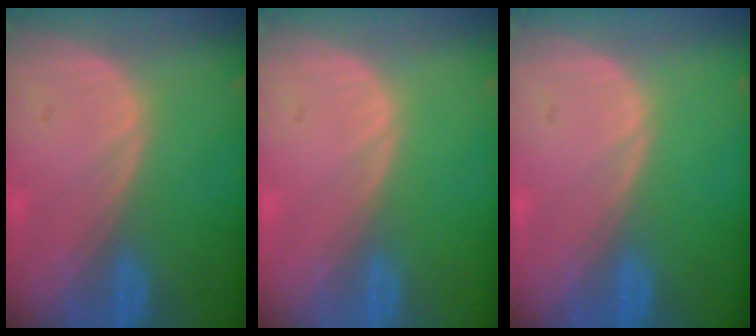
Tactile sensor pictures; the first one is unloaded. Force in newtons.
{"total": 0.0}
{"total": 0.0}